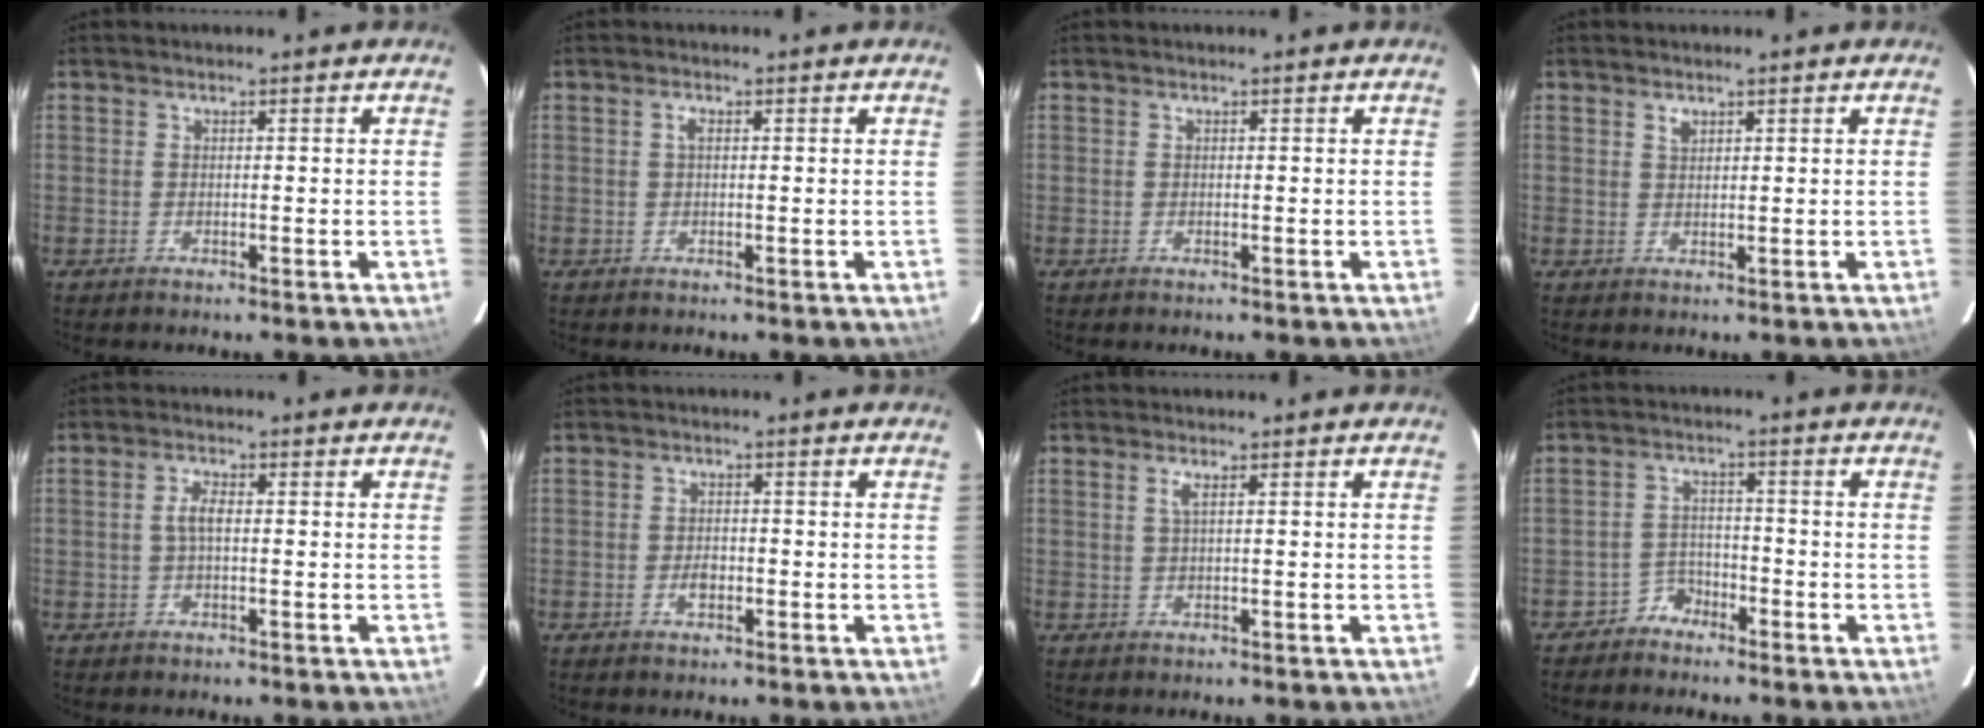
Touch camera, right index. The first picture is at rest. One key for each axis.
{"total": 1.0, "fx": 0.2, "fy": 0.4, "fz": 0.9, "tx": -0.018, "ty": 0.003, "tz": 0.002}
{"total": 0.0}
{"total": 1.4, "fx": 0.9, "fy": 0.8, "fz": 0.7, "tx": -0.010, "ty": 0.003, "tz": 0.017}
{"total": 2.5, "fx": 0.0, "fy": 0.9, "fz": 2.4, "tx": -0.050, "ty": 0.006, "tz": 0.000}
{"total": 2.4, "fx": -0.9, "fy": 1.5, "fz": 1.6, "tx": -0.030, "ty": 0.001, "tz": -0.016}
{"total": 1.0, "fx": 0.4, "fy": 0.2, "fz": 1.0, "tx": -0.020, "ty": 0.002, "tz": 0.006}
{"total": 3.6, "fx": -3.0, "fy": 2.0, "fz": -0.2, "tx": 0.003, "ty": 0.014, "tz": -0.055}